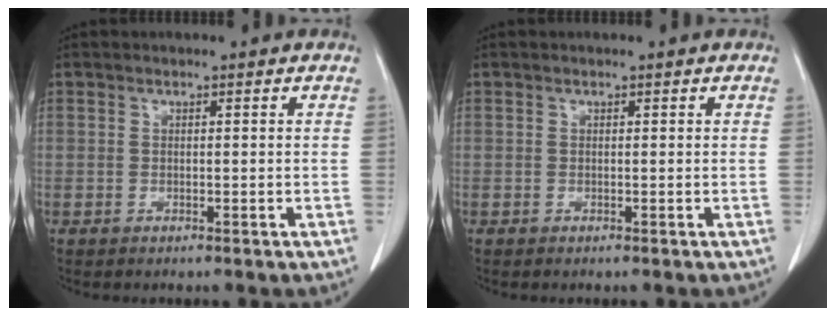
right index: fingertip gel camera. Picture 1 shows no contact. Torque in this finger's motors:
{"motor_torque": [0.14, 0.00, -0.01, 0.00]}